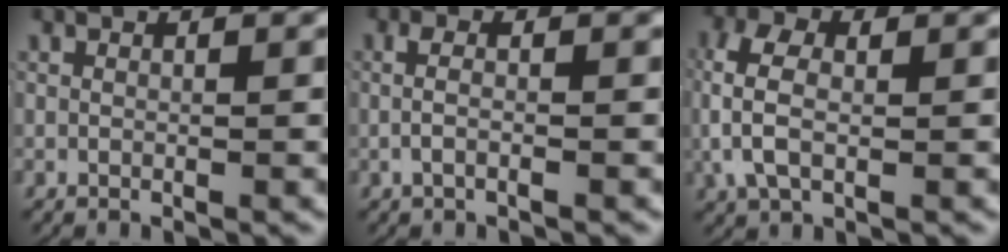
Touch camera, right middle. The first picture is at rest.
{"total": 1.9, "force": [-0.7, 0.3, 1.7], "torque": [-0.032, -0.003, -0.013]}
{"total": 4.9, "force": [0.2, 3.1, 3.8], "torque": [-0.099, -0.008, 0.007]}